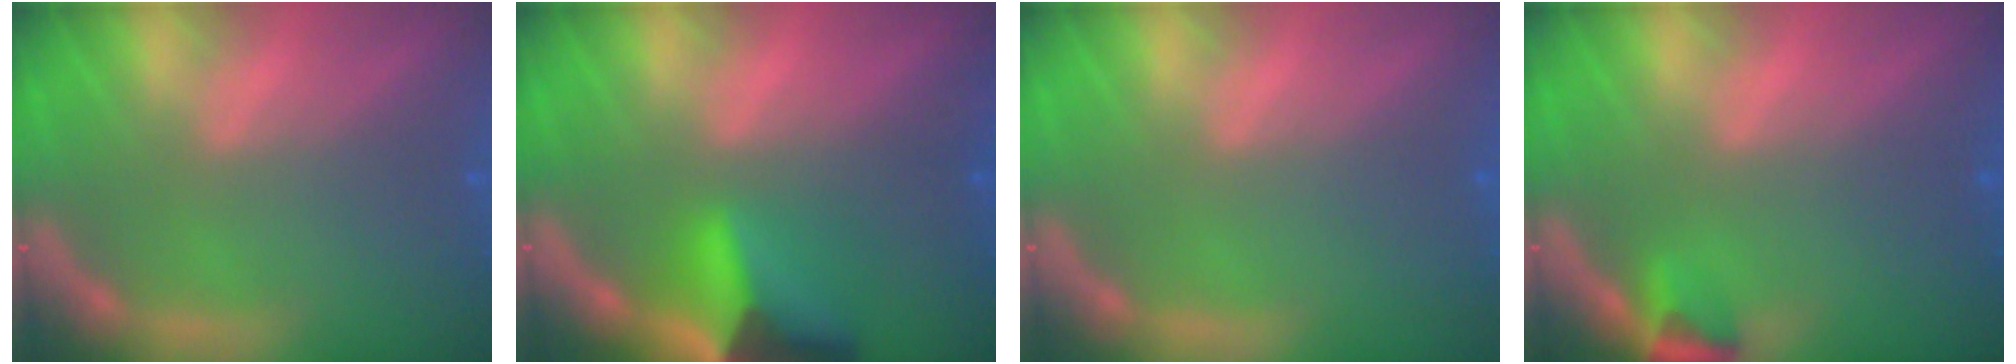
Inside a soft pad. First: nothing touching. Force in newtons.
{"total": 7.4}
{"total": 0.0}
{"total": 1.9}